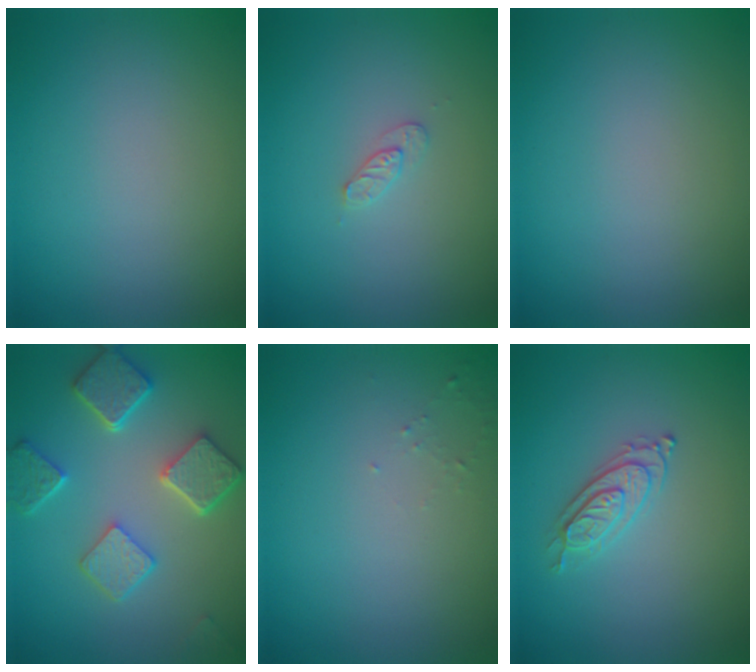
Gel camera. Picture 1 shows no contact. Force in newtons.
{"total": 1.1, "press": 1.1, "slide": 0.2}
{"total": 0.0}
{"total": 5.5, "press": 4.3, "slide": 3.3}
{"total": 0.7, "press": 0.6, "slide": 0.2}
{"total": 2.2, "press": 2.2, "slide": 0.5}